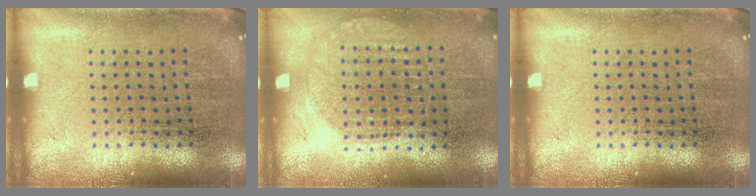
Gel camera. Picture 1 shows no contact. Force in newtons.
{"total": 1.0, "press": 0.9, "slide": 0.3}
{"total": 0.0}